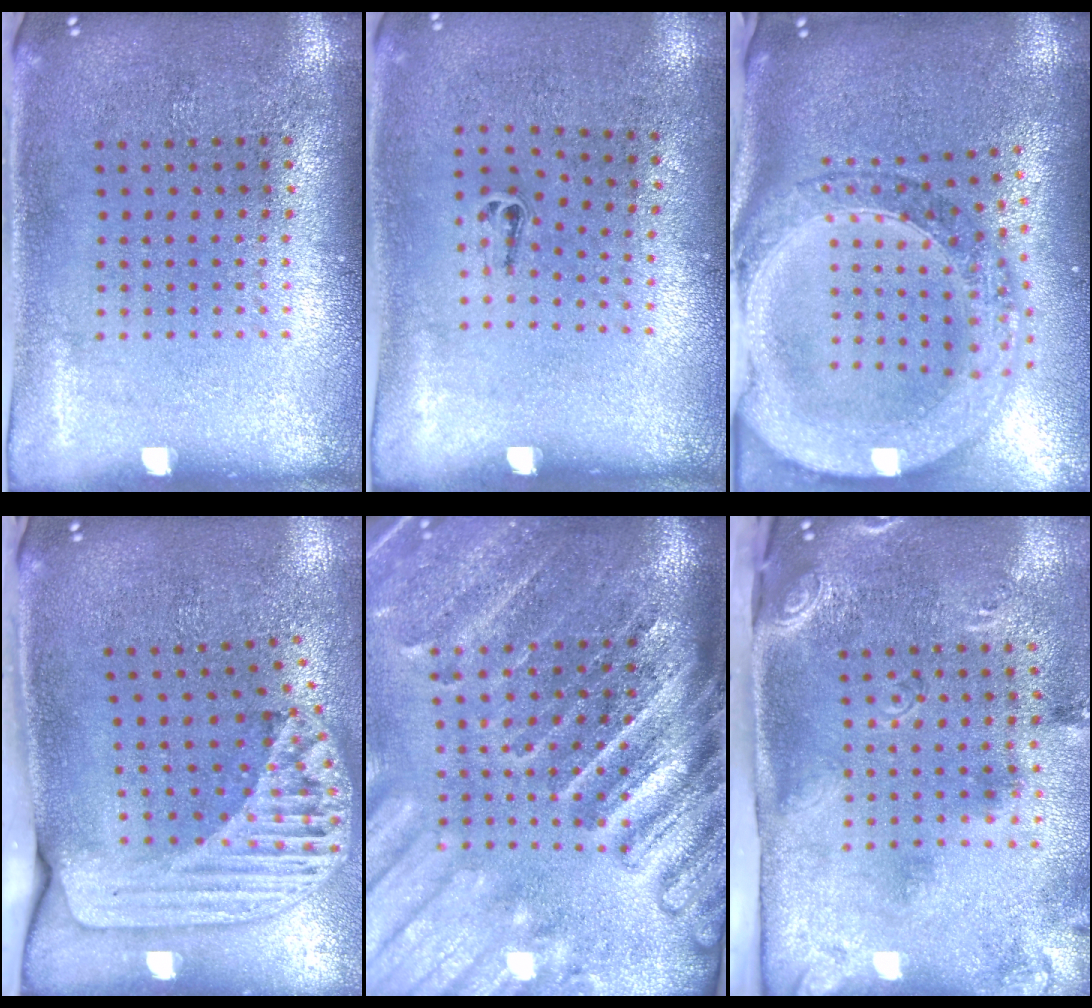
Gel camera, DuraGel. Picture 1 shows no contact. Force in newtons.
{"total": 0.5, "press": 0.3, "slide": 0.4}
{"total": 3.0, "press": 2.5, "slide": 1.6}
{"total": 2.4, "press": 1.7, "slide": 1.7}
{"total": 4.4, "press": 3.6, "slide": 2.6}
{"total": 2.9, "press": 1.9, "slide": 2.2}